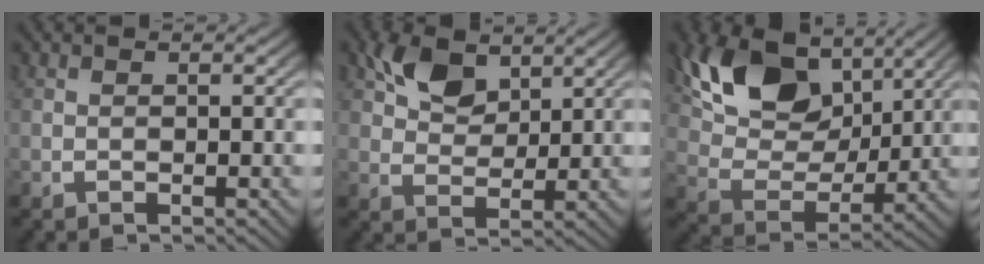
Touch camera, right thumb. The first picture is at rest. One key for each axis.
{"total": 5.0, "fx": 3.2, "fy": 2.6, "fz": 2.8, "tx": -0.059, "ty": -0.007, "tz": 0.065}
{"total": 11.5, "fx": 4.3, "fy": 7.0, "fz": 8.0, "tx": -0.166, "ty": -0.013, "tz": 0.079}